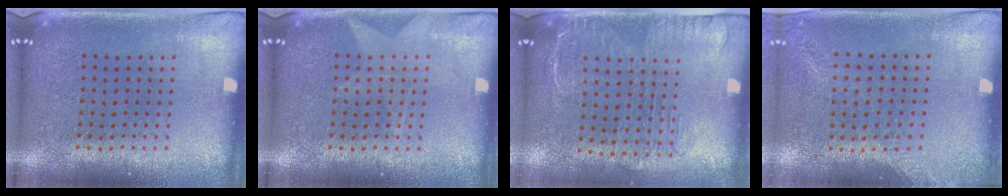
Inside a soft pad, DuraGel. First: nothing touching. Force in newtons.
{"total": 1.3, "press": 1.3, "slide": 0.1}
{"total": 1.7, "press": 1.3, "slide": 1.0}
{"total": 1.3, "press": 1.2, "slide": 0.5}